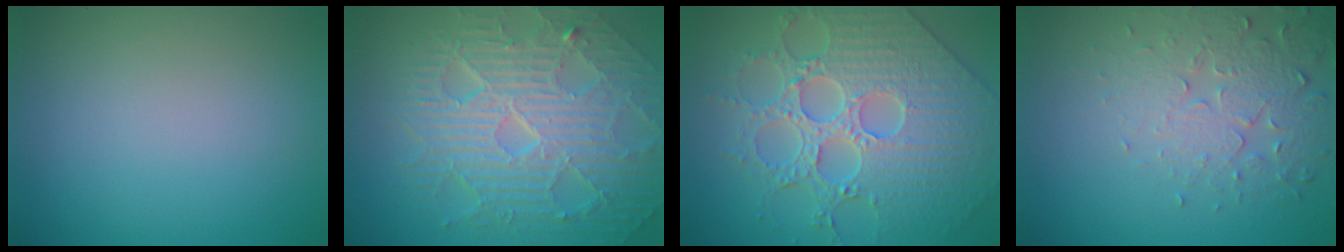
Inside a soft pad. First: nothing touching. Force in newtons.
{"total": 10.2, "press": 6.6, "slide": 7.8}
{"total": 6.7, "press": 6.0, "slide": 2.9}
{"total": 4.1, "press": 3.9, "slide": 1.2}